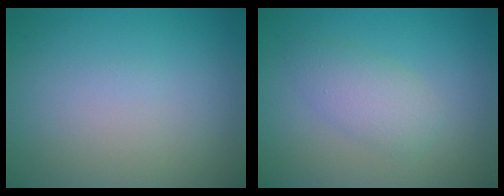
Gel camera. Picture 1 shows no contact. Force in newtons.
{"total": 2.7, "press": 2.7, "slide": 0.1}